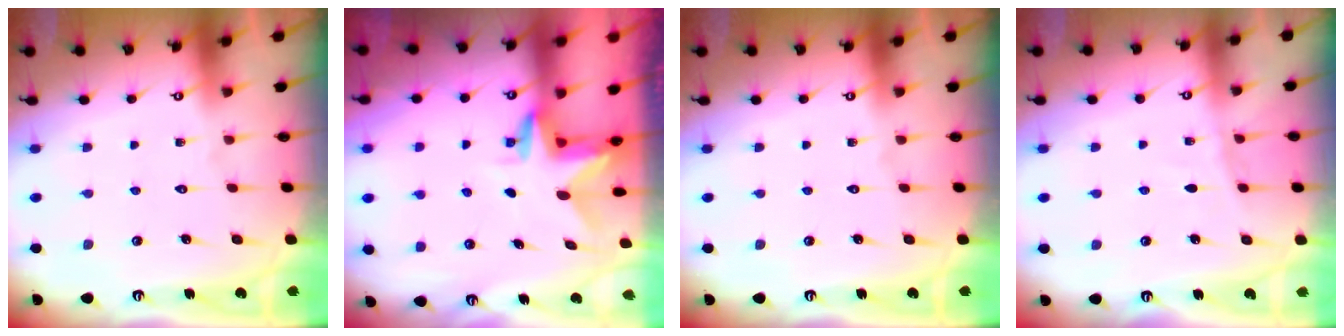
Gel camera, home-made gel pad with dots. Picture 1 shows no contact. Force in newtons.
{"total": 2.9, "press": 2.9, "slide": 0.2}
{"total": 0.0}
{"total": 4.4, "press": 4.3, "slide": 0.5}